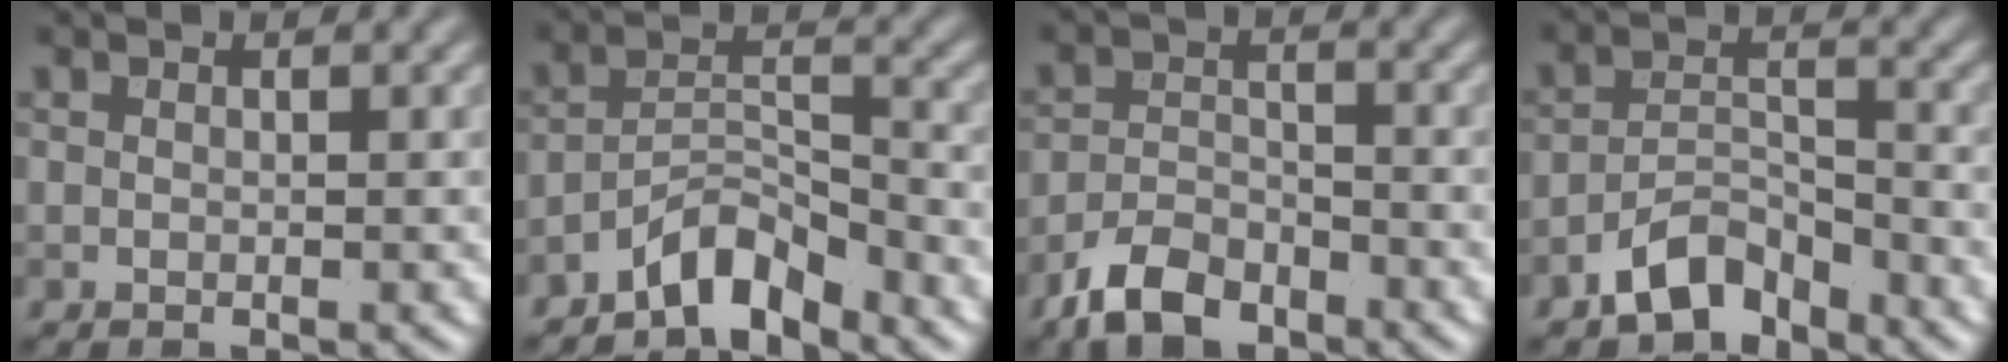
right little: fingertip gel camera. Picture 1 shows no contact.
{"total": 4.4, "force": [-3.7, 1.3, 2.1], "torque": [-0.030, 0.012, -0.076]}
{"total": 4.6, "force": [-3.4, 2.1, 2.2], "torque": [-0.038, -0.003, -0.073]}
{"total": 4.5, "force": [-3.6, 2.0, 2.0], "torque": [-0.029, 0.006, -0.073]}